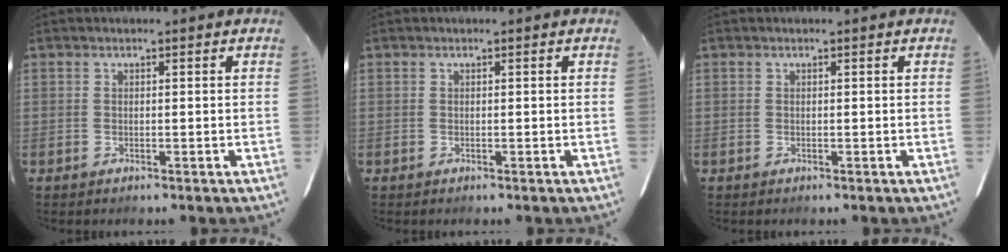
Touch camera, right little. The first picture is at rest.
{"total": 0.0}
{"total": 0.0}